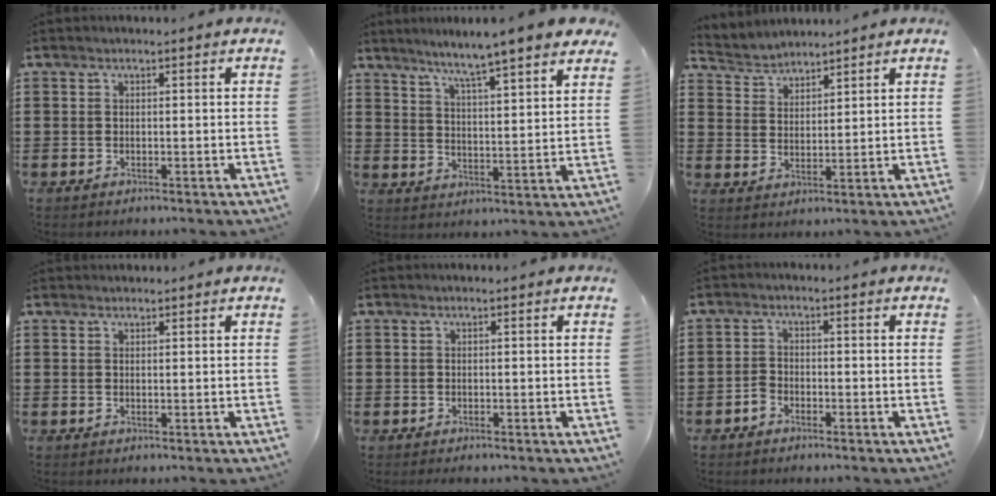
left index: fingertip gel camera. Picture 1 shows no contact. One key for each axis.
{"total": 5.5, "fx": 4.9, "fy": -1.1, "fz": 2.2, "tx": -0.066, "ty": -0.036, "tz": 0.077}
{"total": 3.3, "fx": 3.1, "fy": 0.8, "fz": -0.5, "tx": -0.006, "ty": -0.010, "tz": 0.057}
{"total": 0.7, "fx": 0.7, "fy": 0.0, "fz": 0.0, "tx": -0.003, "ty": 0.000, "tz": 0.014}
{"total": 0.0}
{"total": 1.9, "fx": -1.4, "fy": 1.0, "fz": 0.7, "tx": -0.017, "ty": 0.004, "tz": -0.028}